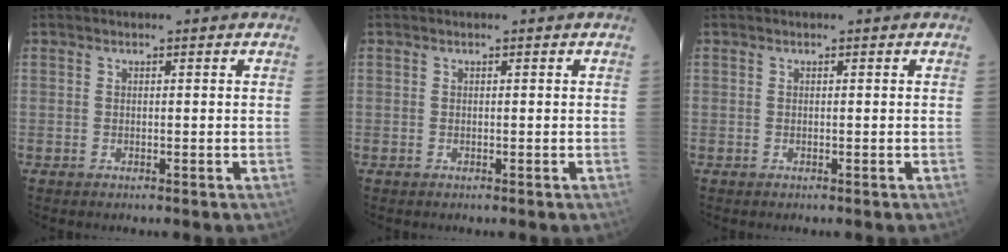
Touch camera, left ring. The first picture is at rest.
{"total": 0.0}
{"total": 0.0}